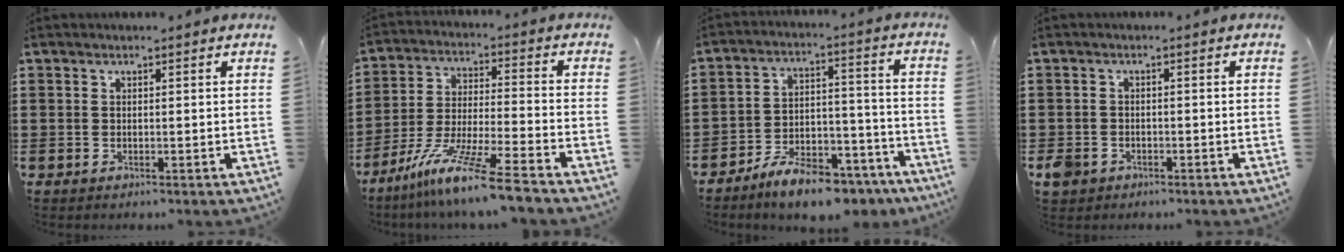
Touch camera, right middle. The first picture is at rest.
{"total": 11.7, "force": [-9.5, -0.7, 6.8], "torque": [-0.138, -0.003, -0.188]}
{"total": 9.1, "force": [-8.1, 2.0, 3.5], "torque": [-0.055, 0.030, -0.151]}
{"total": 2.4, "force": [-1.4, 1.7, 0.9], "torque": [-0.041, -0.008, -0.035]}